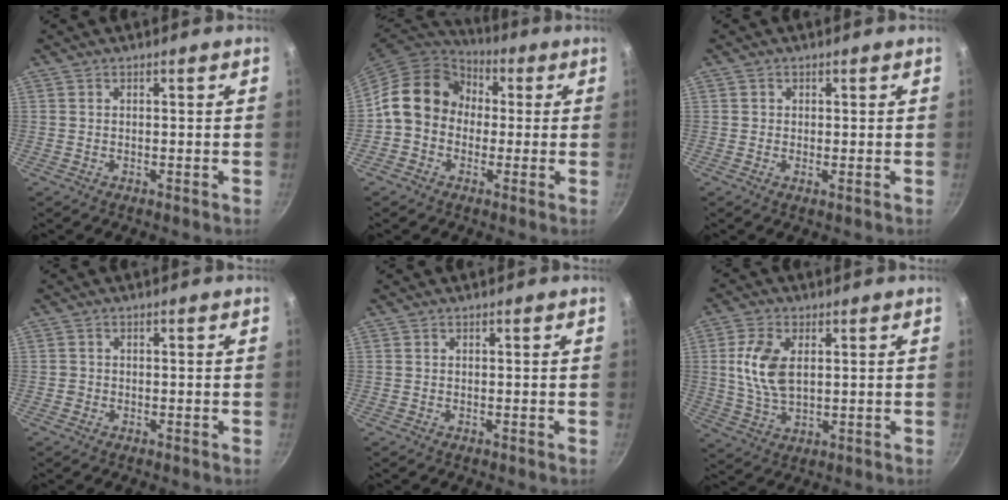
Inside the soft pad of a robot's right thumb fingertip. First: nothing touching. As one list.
[{"total": 13.6, "force": [0.6, 11.4, 7.3], "torque": [-0.086, 0.034, -0.011]}, {"total": 0.9, "force": [0.1, 0.8, 0.5], "torque": [-0.006, -0.005, -0.003]}, {"total": 0.9, "force": [-0.3, 0.8, 0.1], "torque": [-0.001, 0.002, -0.005]}, {"total": 0.0}, {"total": 9.7, "force": [1.9, 5.6, 7.8], "torque": [-0.148, -0.007, 0.037]}]